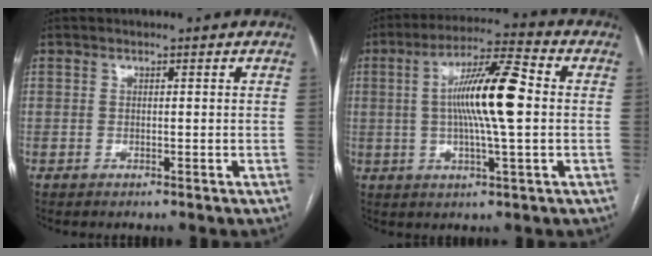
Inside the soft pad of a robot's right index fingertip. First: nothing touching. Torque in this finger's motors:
{"motor_torque": [0.54, -0.06, 0.39, 0.21]}